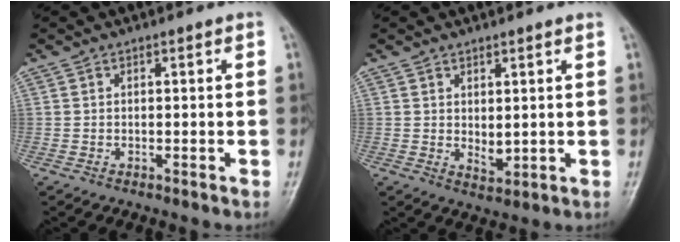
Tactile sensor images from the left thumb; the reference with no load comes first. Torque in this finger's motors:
{"motor_torque": [0.01, 0.10, 0.17, -0.03, 0.00]}